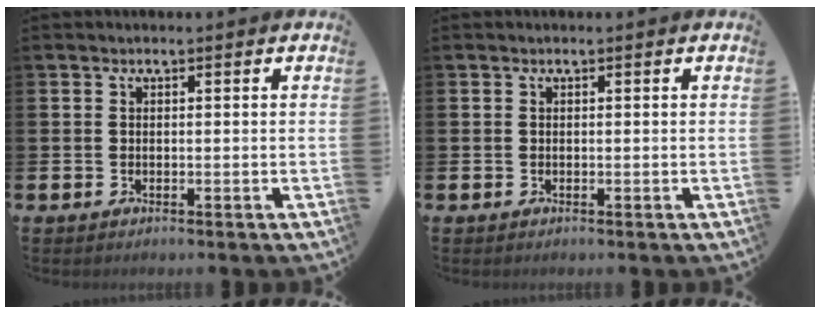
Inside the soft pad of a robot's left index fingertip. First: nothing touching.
{"total": 0.0}